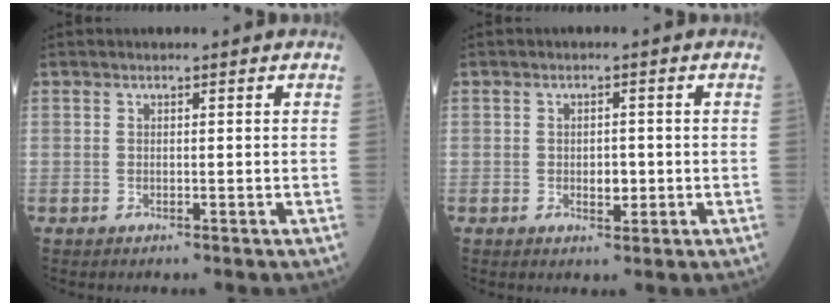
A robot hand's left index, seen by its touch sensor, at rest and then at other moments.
{"total": 2.1, "force": [-0.5, 1.2, 1.6], "torque": [-0.021, -0.002, -0.007]}